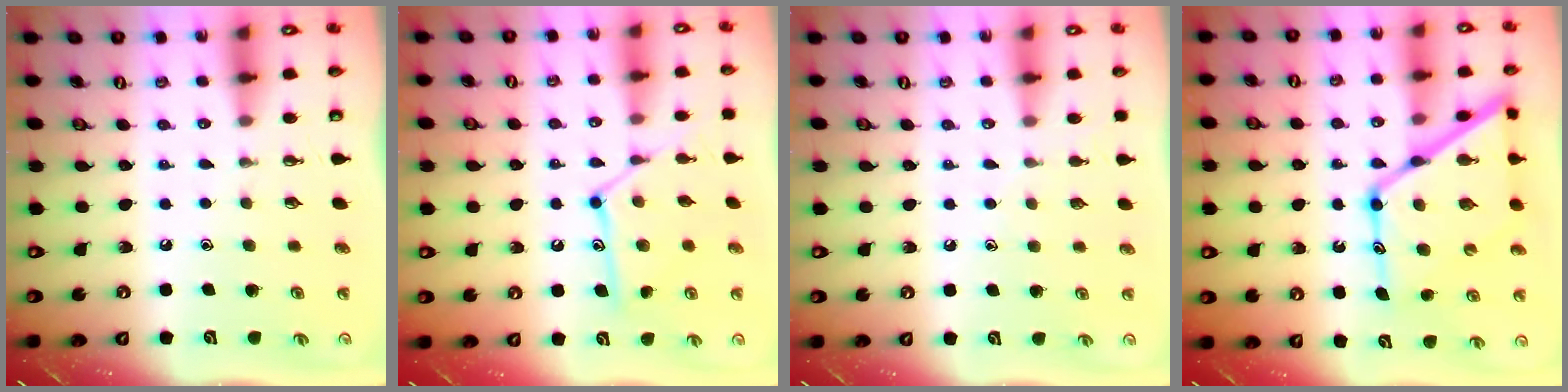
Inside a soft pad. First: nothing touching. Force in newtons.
{"total": 12.9, "press": 12.9, "slide": 0.5}
{"total": 3.3, "press": 3.2, "slide": 0.3}
{"total": 20.1, "press": 20.0, "slide": 1.9}